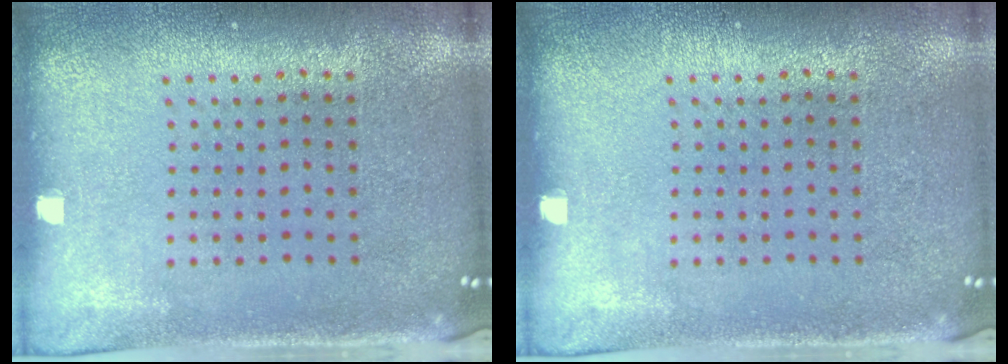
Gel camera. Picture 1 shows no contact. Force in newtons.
{"total": 0.0}